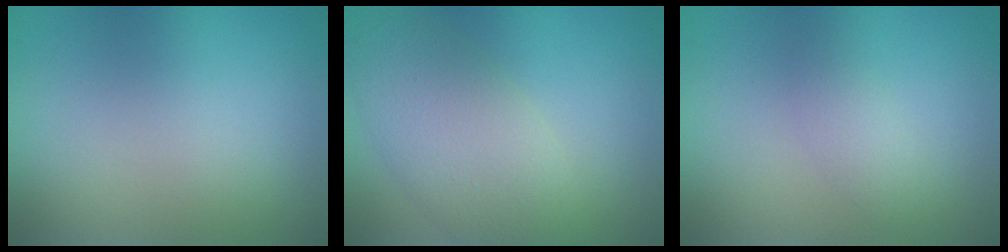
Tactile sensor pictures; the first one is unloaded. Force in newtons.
{"total": 6.4, "press": 6.3, "slide": 0.5}
{"total": 1.2, "press": 1.2, "slide": 0.1}